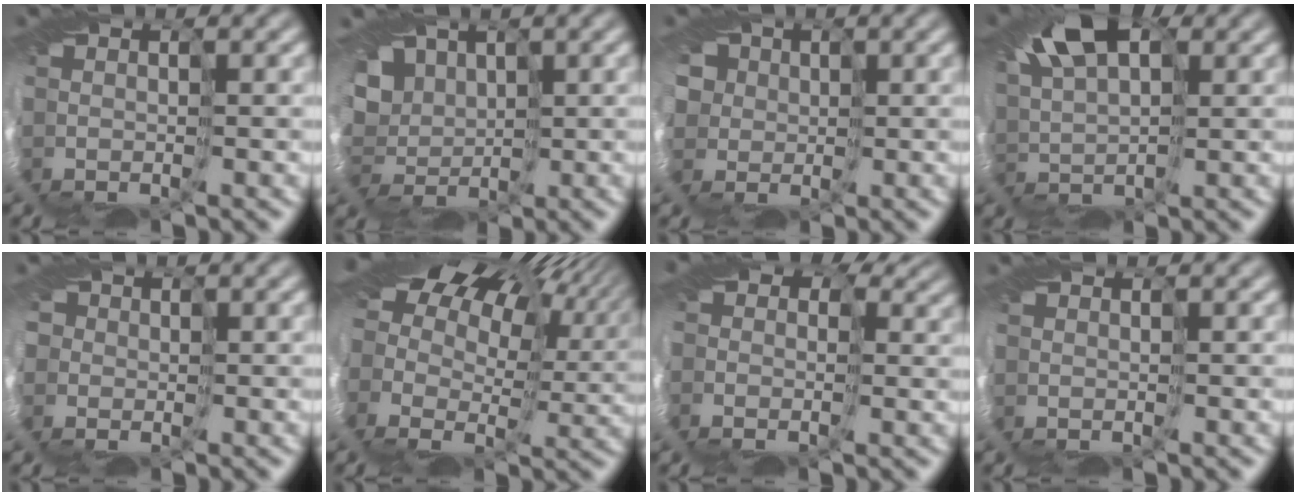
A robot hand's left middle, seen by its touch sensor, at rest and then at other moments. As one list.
[{"total": 4.8, "force": [0.9, 4.1, 2.2], "torque": [-0.046, 0.006, 0.006]}, {"total": 5.4, "force": [1.5, 5.0, 1.4], "torque": [-0.038, 0.022, 0.000]}, {"total": 5.8, "force": [2.8, 3.2, 3.9], "torque": [-0.079, 0.020, 0.038]}, {"total": 5.2, "force": [-0.9, 4.9, 1.5], "torque": [-0.046, 0.002, -0.035]}, {"total": 17.0, "force": [5.4, 10.9, 11.9], "torque": [-0.226, 0.029, 0.086]}, {"total": 11.6, "force": [2.3, 8.9, 7.1], "torque": [-0.119, 0.015, -0.005]}, {"total": 0.0}]